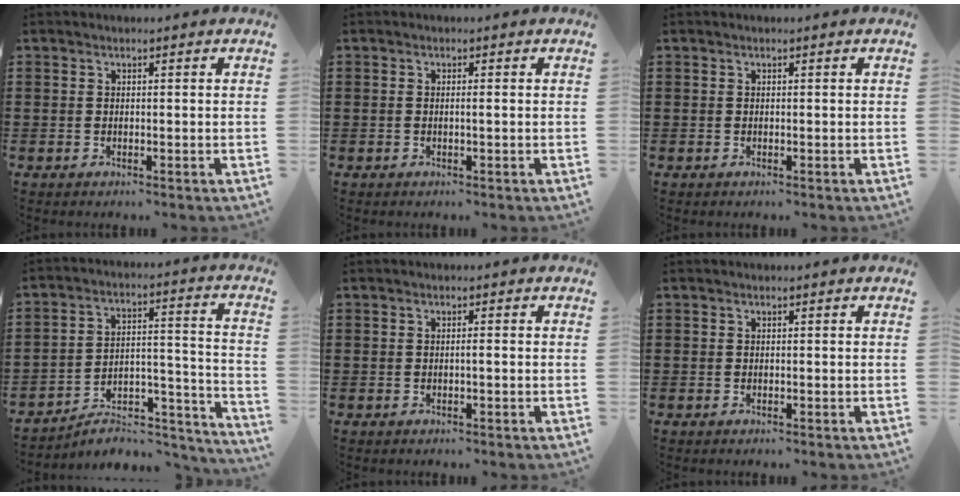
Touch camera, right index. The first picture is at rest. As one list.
[{"total": 0.7, "force": [-0.2, 0.0, 0.7], "torque": [-0.013, -0.004, -0.002]}, {"total": 0.0}, {"total": 6.0, "force": [-5.0, 2.3, 2.3], "torque": [-0.036, 0.005, -0.095]}, {"total": 0.7, "force": [-0.2, 0.0, 0.7], "torque": [-0.013, -0.004, -0.003]}, {"total": 0.0}]